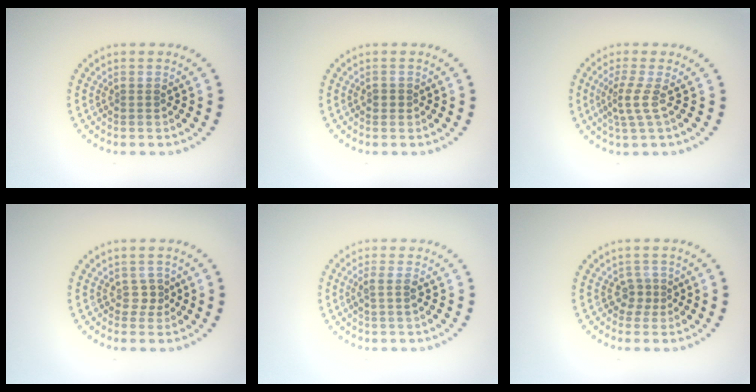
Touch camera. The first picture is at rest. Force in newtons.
{"total": 0.8, "press": 0.7, "slide": 0.1}
{"total": 2.4, "press": 1.6, "slide": 1.7}
{"total": 1.2, "press": 0.9, "slide": 0.8}
{"total": 1.4, "press": 1.1, "slide": 0.8}
{"total": 1.4, "press": 1.0, "slide": 0.9}